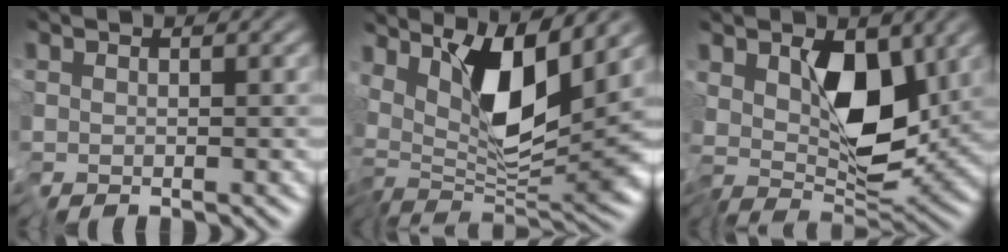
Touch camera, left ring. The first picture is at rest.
{"total": 8.7, "force": [3.1, 2.2, 7.9], "torque": [-0.132, -0.016, 0.055]}
{"total": 6.7, "force": [0.9, 3.1, 5.8], "torque": [-0.091, -0.023, 0.017]}